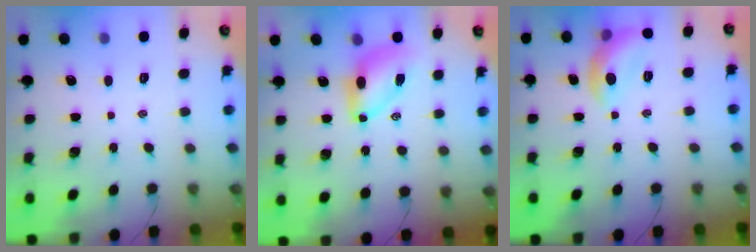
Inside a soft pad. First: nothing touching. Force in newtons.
{"total": 7.7, "press": 7.7, "slide": 0.9}
{"total": 9.5, "press": 9.4, "slide": 1.1}